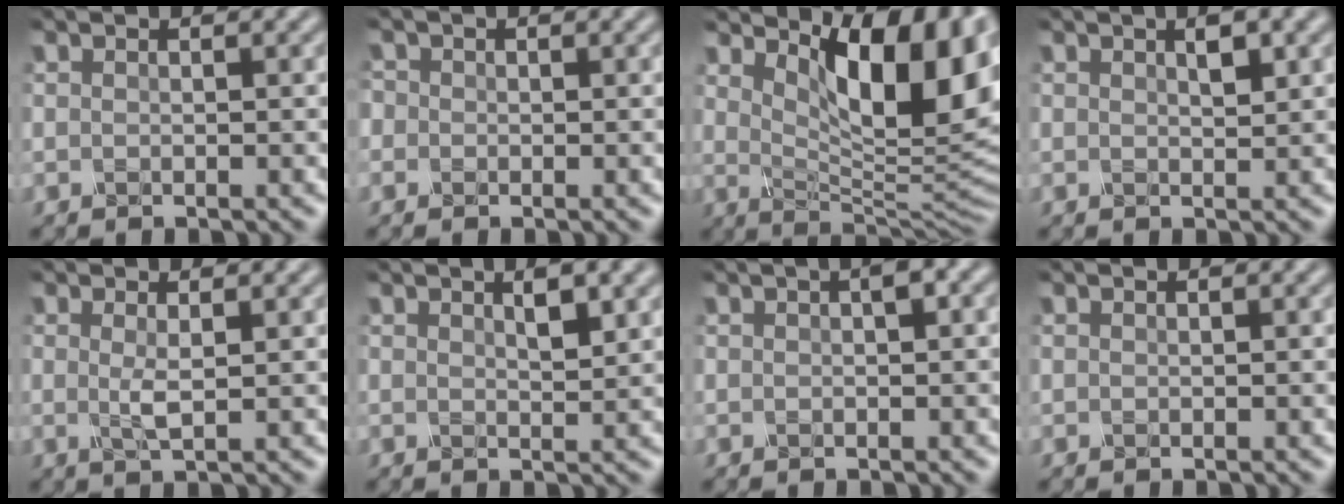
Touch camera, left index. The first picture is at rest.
{"total": 1.0, "force": [-0.2, 1.0, 0.1], "torque": [0.003, 0.001, -0.010]}
{"total": 11.2, "force": [4.3, 4.3, 9.4], "torque": [-0.127, -0.011, 0.074]}
{"total": 1.8, "force": [0.9, 0.5, 1.5], "torque": [-0.022, 0.000, 0.015]}
{"total": 1.4, "force": [0.1, 0.2, 1.3], "torque": [-0.030, -0.006, 0.003]}
{"total": 2.3, "force": [1.2, 0.6, 1.8], "torque": [-0.026, -0.002, 0.021]}
{"total": 1.8, "force": [0.4, 0.5, 1.7], "torque": [-0.021, 0.007, 0.005]}
{"total": 0.0}